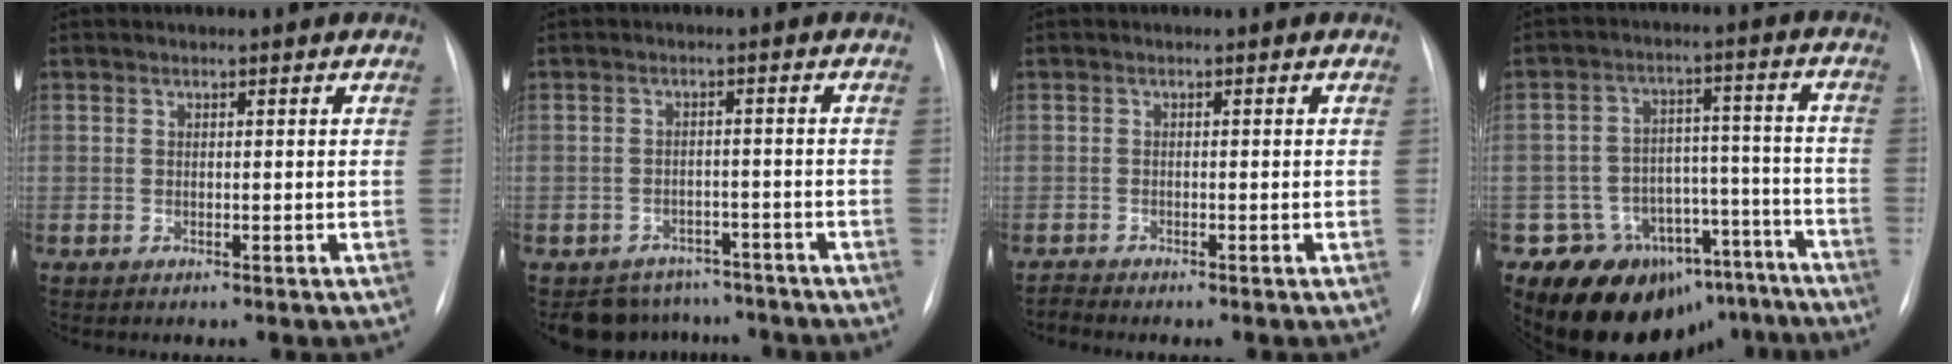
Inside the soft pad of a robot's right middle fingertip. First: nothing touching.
{"total": 7.4, "force": [-6.5, 3.5, -0.3], "torque": [0.011, 0.017, -0.084]}
{"total": 1.1, "force": [-0.9, -0.5, -0.3], "torque": [-0.001, -0.010, -0.018]}
{"total": 16.8, "force": [-13.1, 9.8, 3.6], "torque": [-0.031, 0.071, -0.172]}